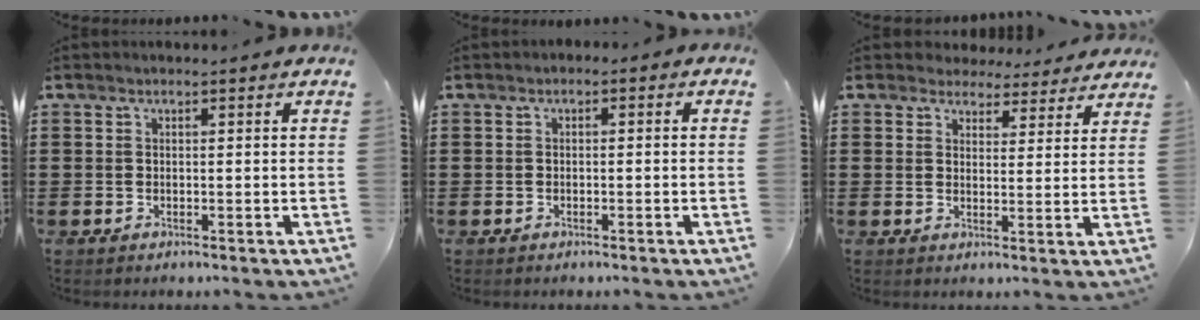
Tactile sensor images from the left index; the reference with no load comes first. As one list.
[{"total": 1.0, "force": [-1.0, 0.4, 0.0], "torque": [-0.005, 0.001, -0.021]}, {"total": 3.7, "force": [3.5, 1.3, 0.3], "torque": [-0.022, -0.010, 0.064]}]